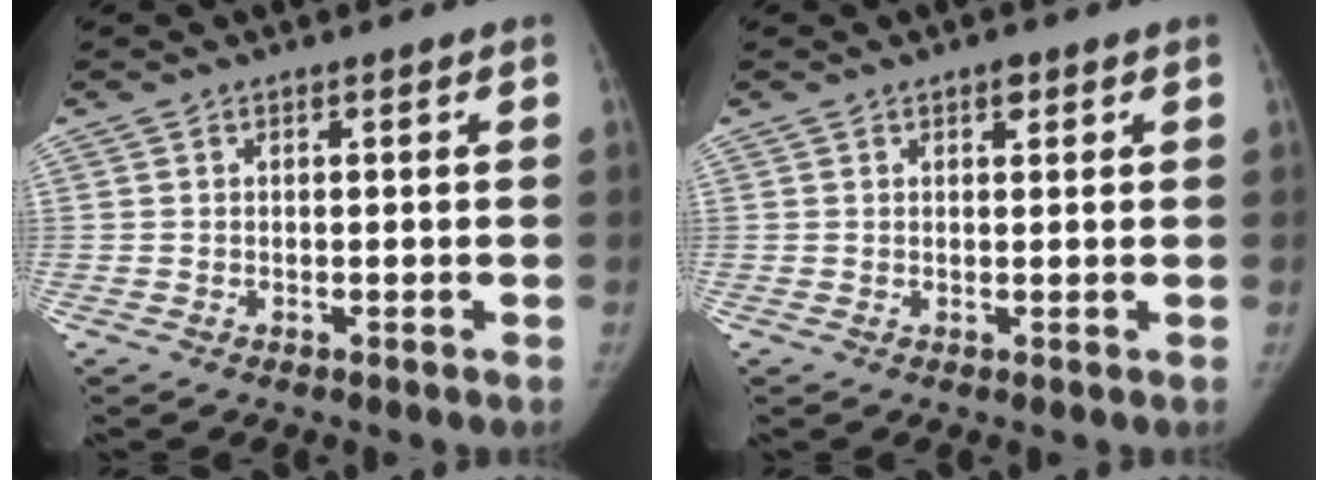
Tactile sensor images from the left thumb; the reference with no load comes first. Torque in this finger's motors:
{"motor_torque": [0.31, -0.21, 0.29, -0.18, 0.04]}